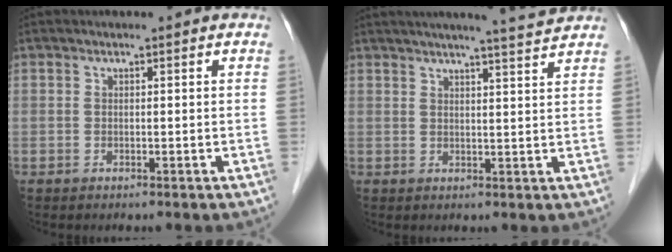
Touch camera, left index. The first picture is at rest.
{"total": 8.0, "force": [7.2, -1.3, 3.1], "torque": [-0.049, 0.003, 0.089]}